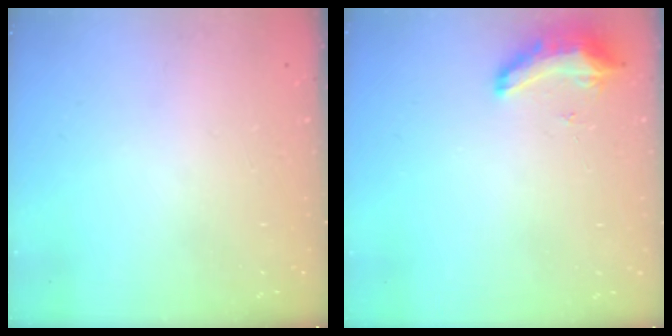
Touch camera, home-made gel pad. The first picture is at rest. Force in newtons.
{"total": 8.8, "press": 8.8, "slide": 0.2}